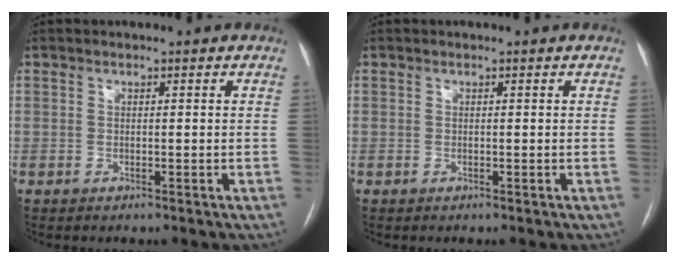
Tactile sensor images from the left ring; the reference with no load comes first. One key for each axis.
{"total": 0.0}